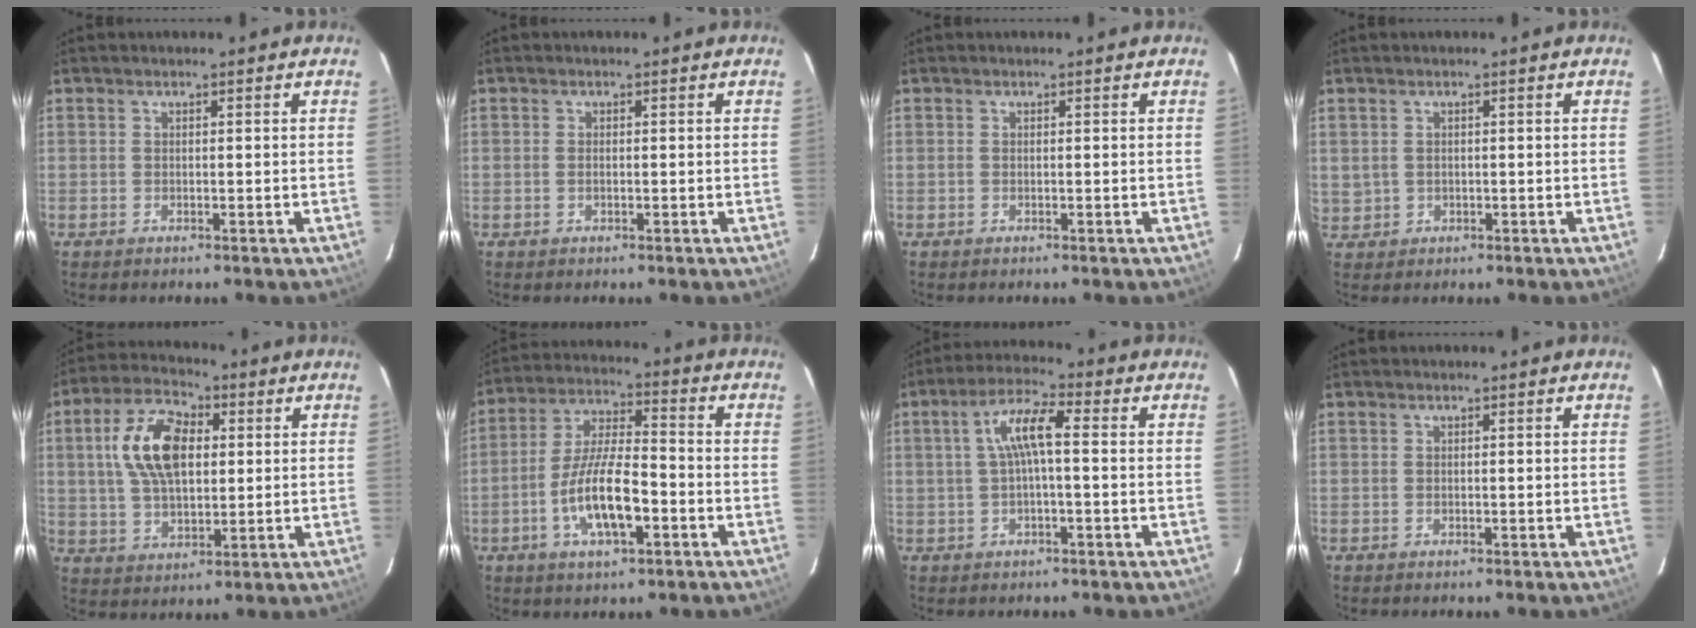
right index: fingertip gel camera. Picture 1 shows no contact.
{"total": 0.6, "force": [-0.1, 0.3, 0.5], "torque": [-0.009, 0.002, -0.002]}
{"total": 0.0}
{"total": 2.5, "force": [0.4, 2.3, 0.8], "torque": [-0.014, 0.007, 0.015]}
{"total": 13.7, "force": [2.9, 7.7, 10.9], "torque": [-0.210, 0.023, 0.054]}
{"total": 12.0, "force": [-4.4, 3.6, 10.6], "torque": [-0.215, -0.002, -0.079]}
{"total": 6.7, "force": [0.3, 1.4, 6.5], "torque": [-0.131, 0.016, 0.008]}
{"total": 0.0}